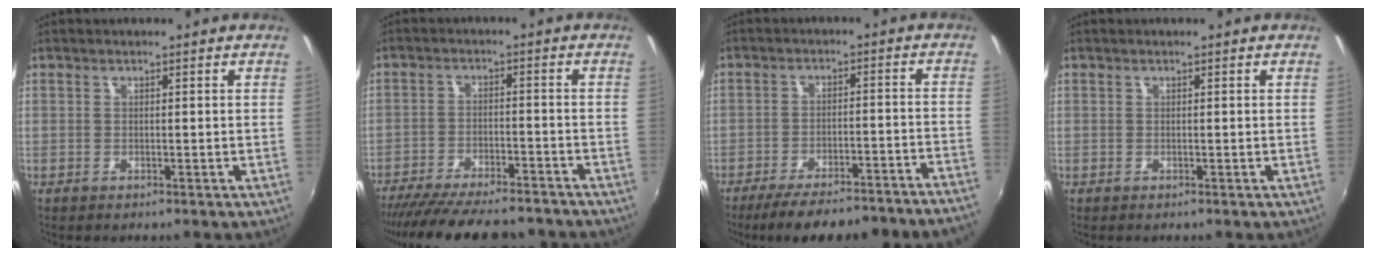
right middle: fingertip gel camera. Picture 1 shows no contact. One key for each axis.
{"total": 18.5, "fx": -16.1, "fy": 4.4, "fz": 8.1, "tx": -0.162, "ty": -0.027, "tz": -0.233}
{"total": 15.3, "fx": -13.5, "fy": 0.1, "fz": 7.2, "tx": -0.126, "ty": -0.021, "tz": -0.184}
{"total": 0.0}